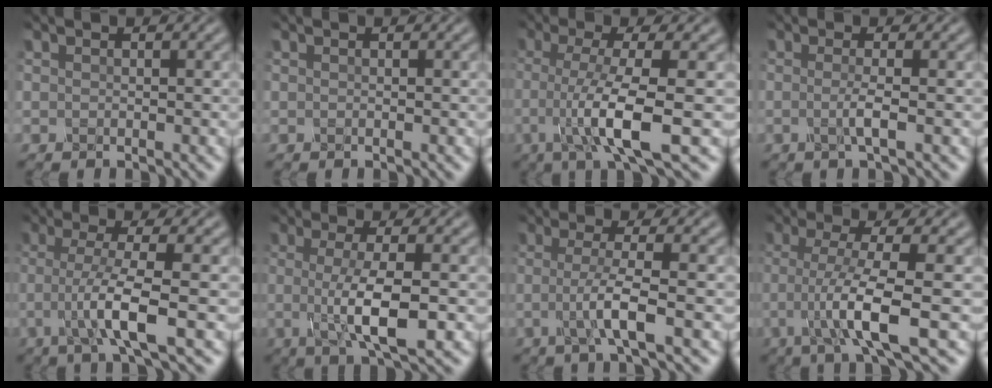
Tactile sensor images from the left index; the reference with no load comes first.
{"total": 0.0}
{"total": 6.6, "force": [-1.6, 1.0, 6.3], "torque": [-0.109, -0.009, -0.032]}
{"total": 1.9, "force": [-0.4, 0.3, 1.8], "torque": [-0.033, -0.010, -0.012]}
{"total": 5.1, "force": [-1.3, 0.7, 4.9], "torque": [-0.086, -0.003, -0.029]}
{"total": 6.0, "force": [-0.7, 1.5, 5.8], "torque": [-0.095, -0.011, -0.015]}
{"total": 3.8, "force": [-0.8, 0.7, 3.6], "torque": [-0.065, -0.009, -0.020]}
{"total": 6.0, "force": [-1.7, 0.7, 5.7], "torque": [-0.101, -0.006, -0.033]}